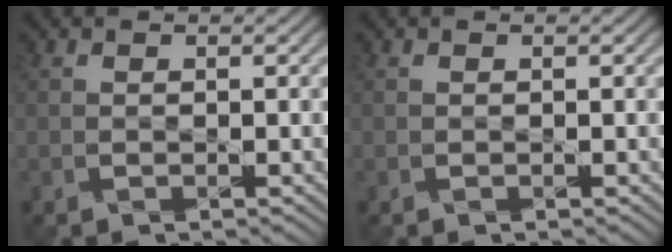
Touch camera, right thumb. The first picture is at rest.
{"total": 0.0}